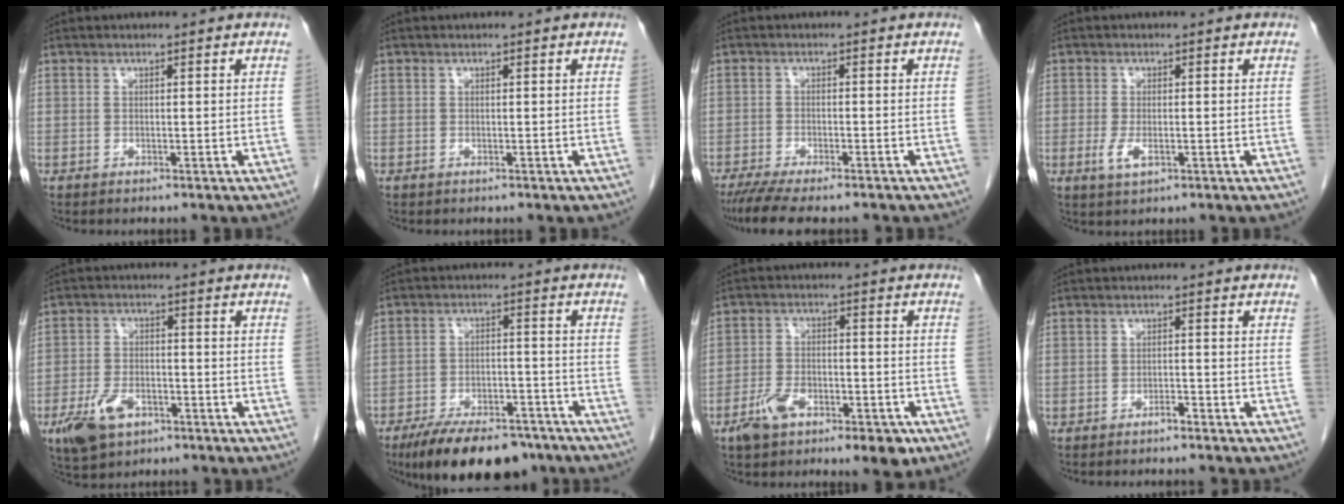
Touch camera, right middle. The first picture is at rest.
{"total": 0.0}
{"total": 9.3, "force": [-7.7, 1.7, 4.9], "torque": [-0.071, -0.013, -0.119]}
{"total": 2.9, "force": [-1.0, 1.1, 2.5], "torque": [-0.054, -0.005, -0.014]}
{"total": 7.6, "force": [-4.1, 4.3, 4.8], "torque": [-0.099, -0.003, -0.068]}
{"total": 15.1, "force": [-11.9, 5.4, 7.7], "torque": [-0.114, 0.003, -0.184]}
{"total": 9.1, "force": [-5.1, 3.9, 6.4], "torque": [-0.110, 0.005, -0.081]}
{"total": 2.2, "force": [-2.0, 0.2, 0.9], "torque": [-0.014, -0.001, -0.026]}